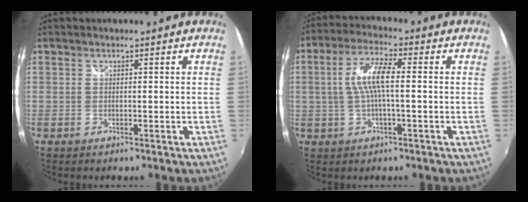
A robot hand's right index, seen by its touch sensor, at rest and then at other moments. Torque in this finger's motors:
{"motor_torque": [0.65, 0.03, 0.44, 0.11]}